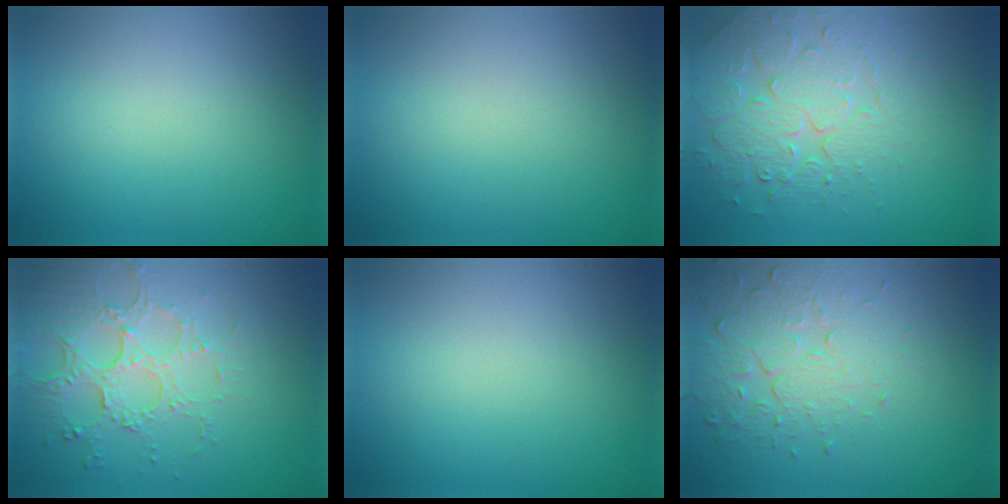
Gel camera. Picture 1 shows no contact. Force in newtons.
{"total": 0.0}
{"total": 4.1, "press": 3.9, "slide": 1.3}
{"total": 5.2, "press": 3.8, "slide": 3.5}
{"total": 0.0}
{"total": 5.1, "press": 3.8, "slide": 3.4}